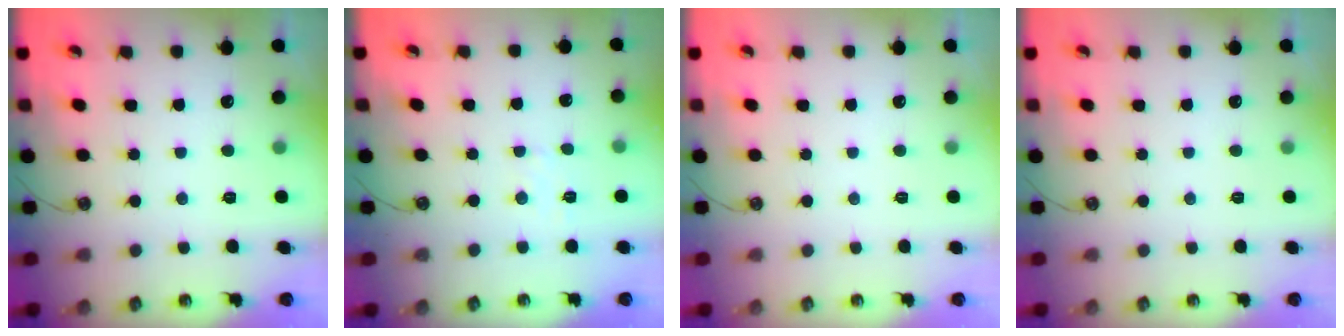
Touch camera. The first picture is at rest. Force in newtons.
{"total": 3.6, "press": 3.5, "slide": 0.5}
{"total": 0.0}
{"total": 0.0}